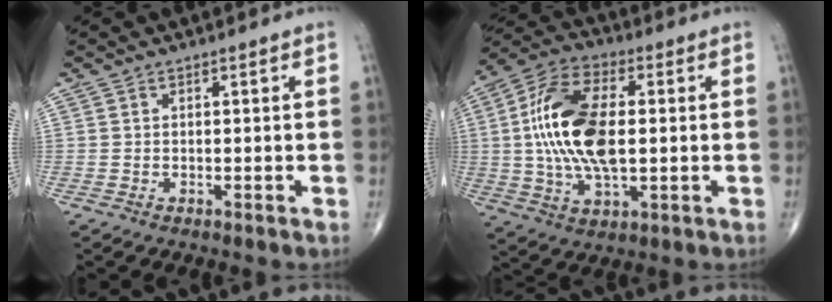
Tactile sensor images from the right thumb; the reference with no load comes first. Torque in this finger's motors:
{"motor_torque": [2.24, 2.77, 1.96, 0.11, 0.69]}